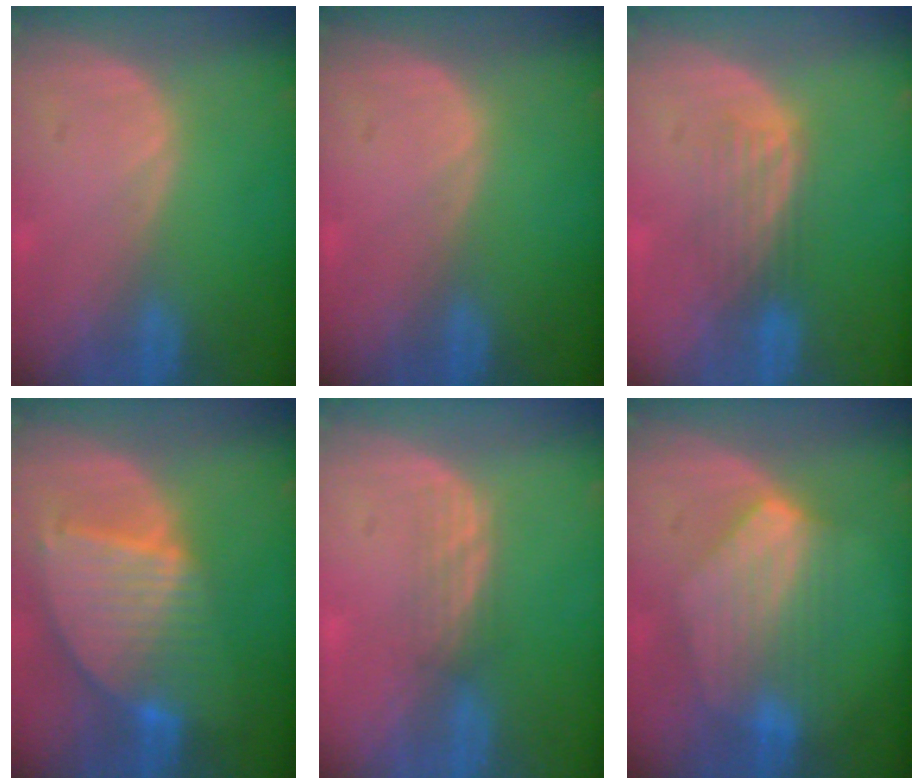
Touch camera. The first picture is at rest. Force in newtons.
{"total": 0.0}
{"total": 4.4, "press": 3.7, "slide": 2.4}
{"total": 9.3, "press": 8.0, "slide": 4.7}
{"total": 2.3, "press": 2.2, "slide": 0.3}
{"total": 7.2, "press": 7.1, "slide": 1.2}